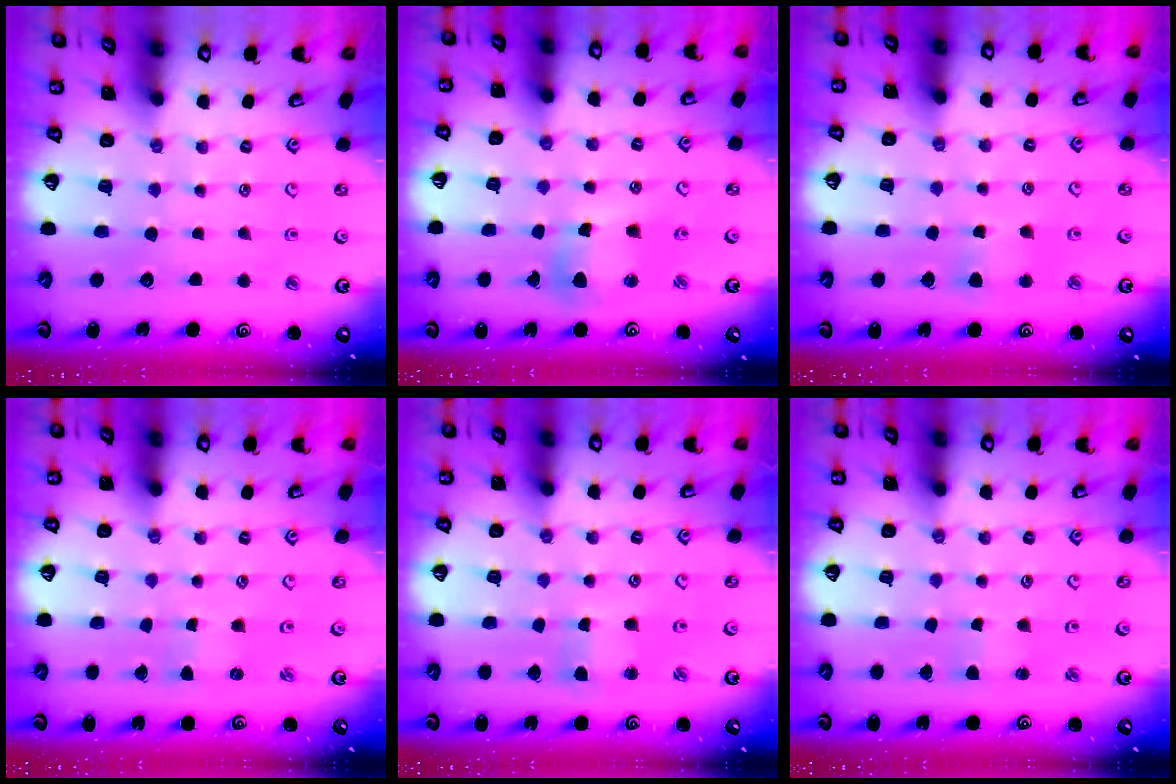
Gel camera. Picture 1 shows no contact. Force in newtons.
{"total": 9.7, "press": 9.7, "slide": 1.1}
{"total": 3.8, "press": 3.7, "slide": 0.7}
{"total": 0.0}
{"total": 2.2, "press": 2.2, "slide": 0.3}
{"total": 2.1, "press": 2.1, "slide": 0.3}